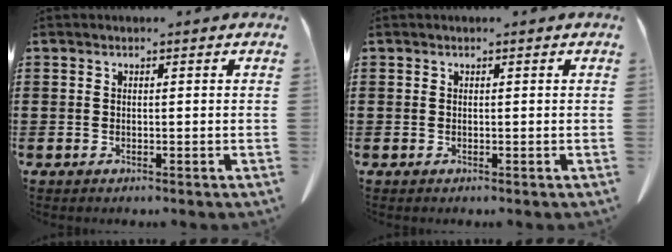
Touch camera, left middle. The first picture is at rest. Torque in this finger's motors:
{"motor_torque": [-0.05, 0.00, 0.00, 0.00]}